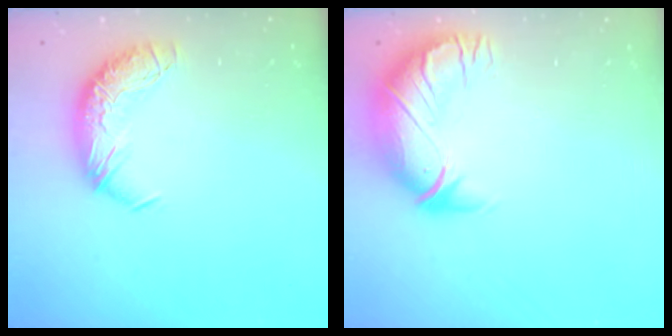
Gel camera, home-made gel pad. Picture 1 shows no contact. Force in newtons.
{"total": 2.8, "press": 0.3, "slide": 2.8}